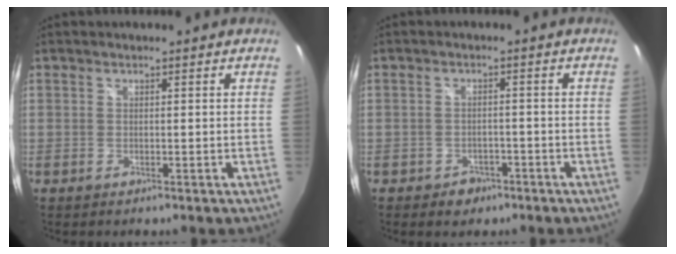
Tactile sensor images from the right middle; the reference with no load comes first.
{"total": 3.9, "force": [-2.5, 2.8, 0.9], "torque": [-0.026, 0.002, -0.031]}